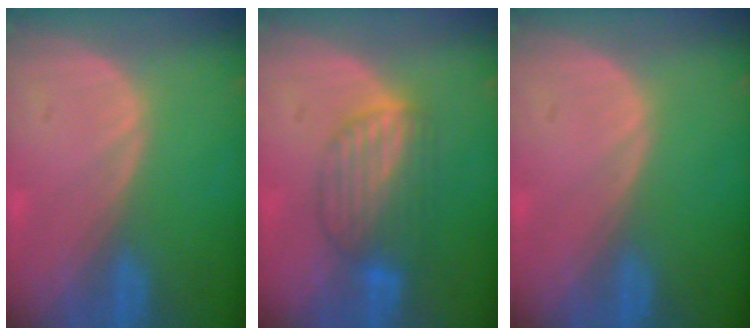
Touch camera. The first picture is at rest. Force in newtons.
{"total": 6.4, "press": 6.3, "slide": 0.7}
{"total": 0.0}